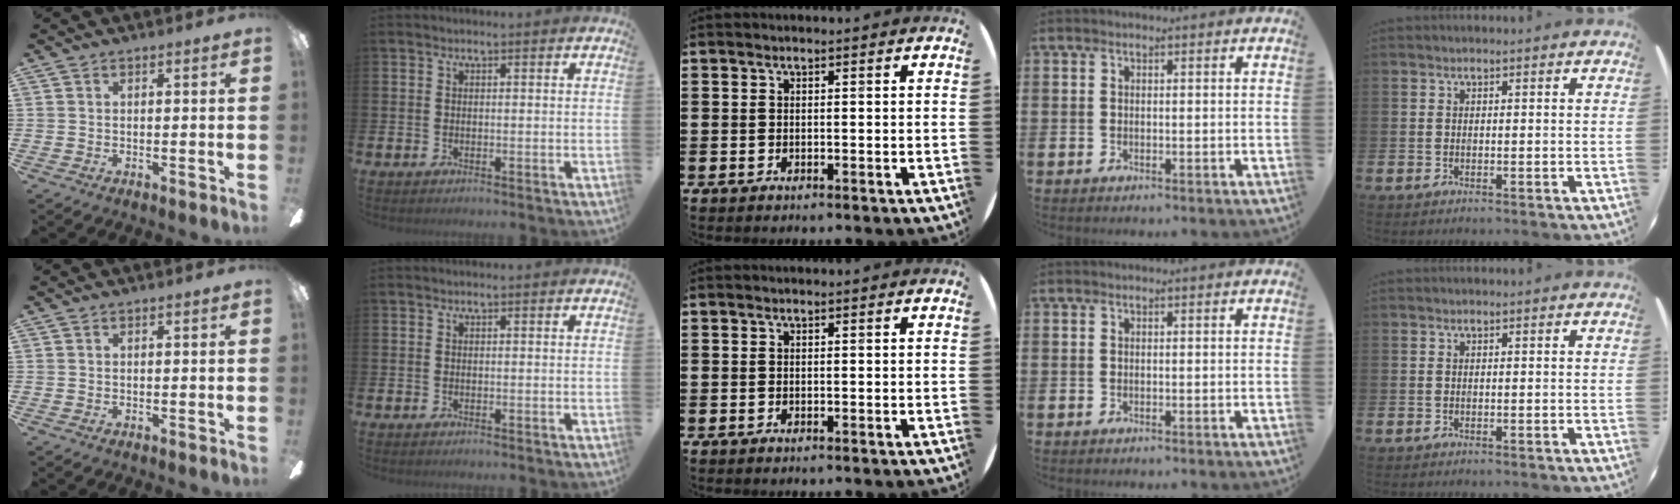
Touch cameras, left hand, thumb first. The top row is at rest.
{}